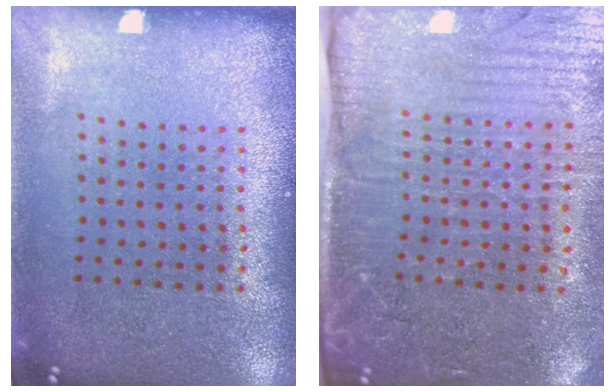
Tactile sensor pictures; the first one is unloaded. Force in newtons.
{"total": 4.3, "press": 3.6, "slide": 2.3}